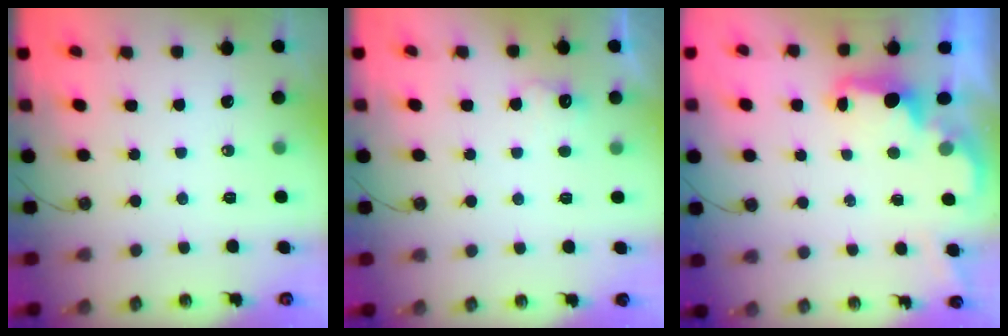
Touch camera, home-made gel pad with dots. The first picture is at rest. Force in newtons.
{"total": 6.1, "press": 6.0, "slide": 1.1}
{"total": 2.2, "press": 2.1, "slide": 0.7}